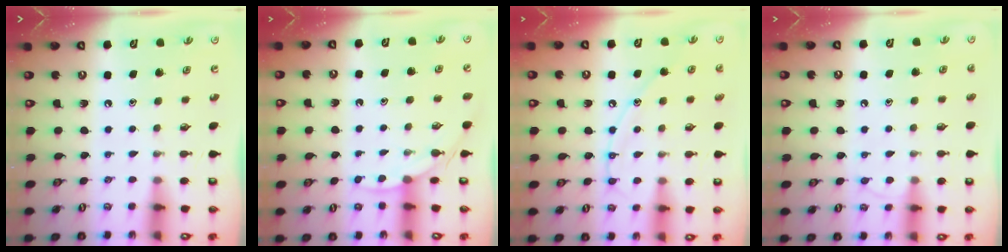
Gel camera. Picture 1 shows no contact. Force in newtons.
{"total": 2.9, "press": 2.9, "slide": 0.4}
{"total": 9.5, "press": 9.4, "slide": 0.7}
{"total": 5.8, "press": 5.8, "slide": 0.6}